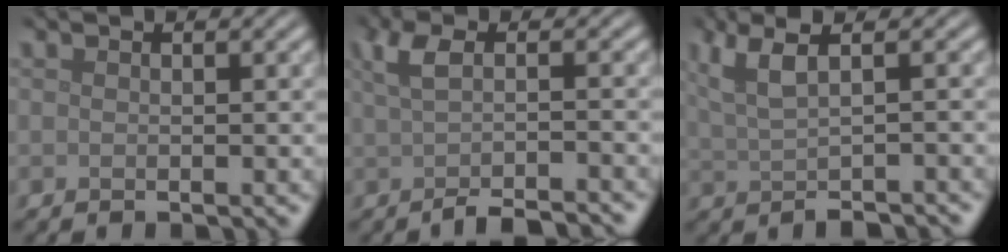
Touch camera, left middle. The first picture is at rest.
{"total": 4.1, "force": [-1.4, 1.1, 3.6], "torque": [-0.060, -0.007, -0.026]}
{"total": 4.3, "force": [0.8, 1.6, 4.0], "torque": [-0.062, 0.005, 0.018]}